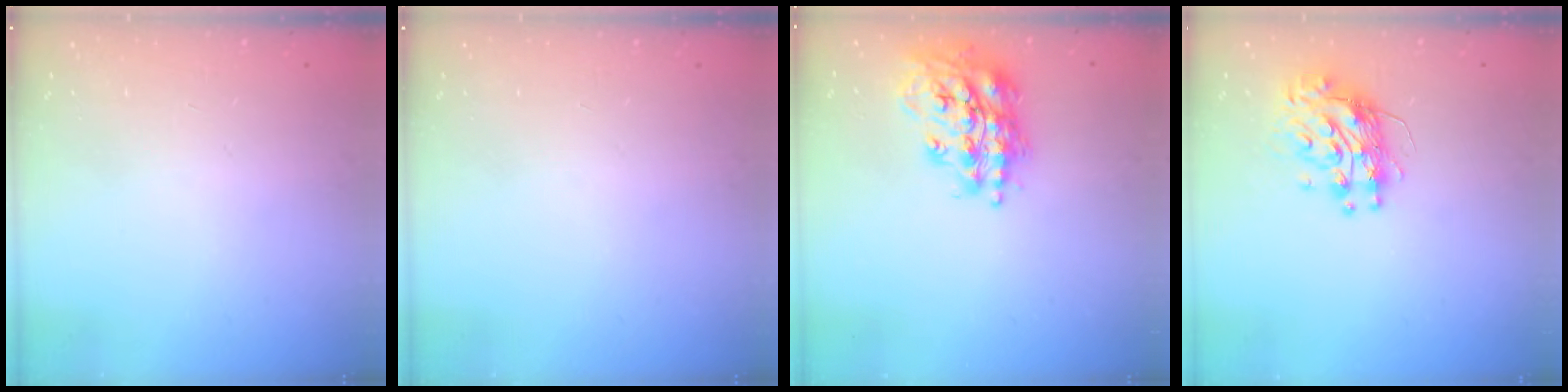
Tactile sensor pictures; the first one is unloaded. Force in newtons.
{"total": 0.0}
{"total": 17.7, "press": 17.6, "slide": 1.5}
{"total": 9.1, "press": 9.1, "slide": 0.8}